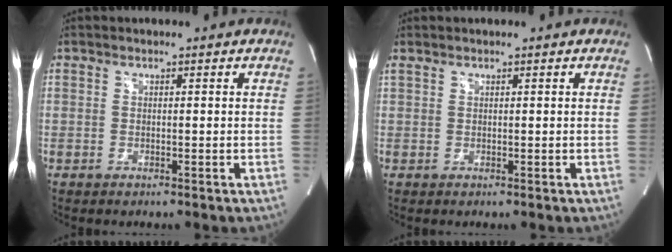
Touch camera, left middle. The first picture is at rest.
{"total": 0.5, "force": [0.5, 0.1, 0.1], "torque": [-0.017, 0.014, 0.019]}